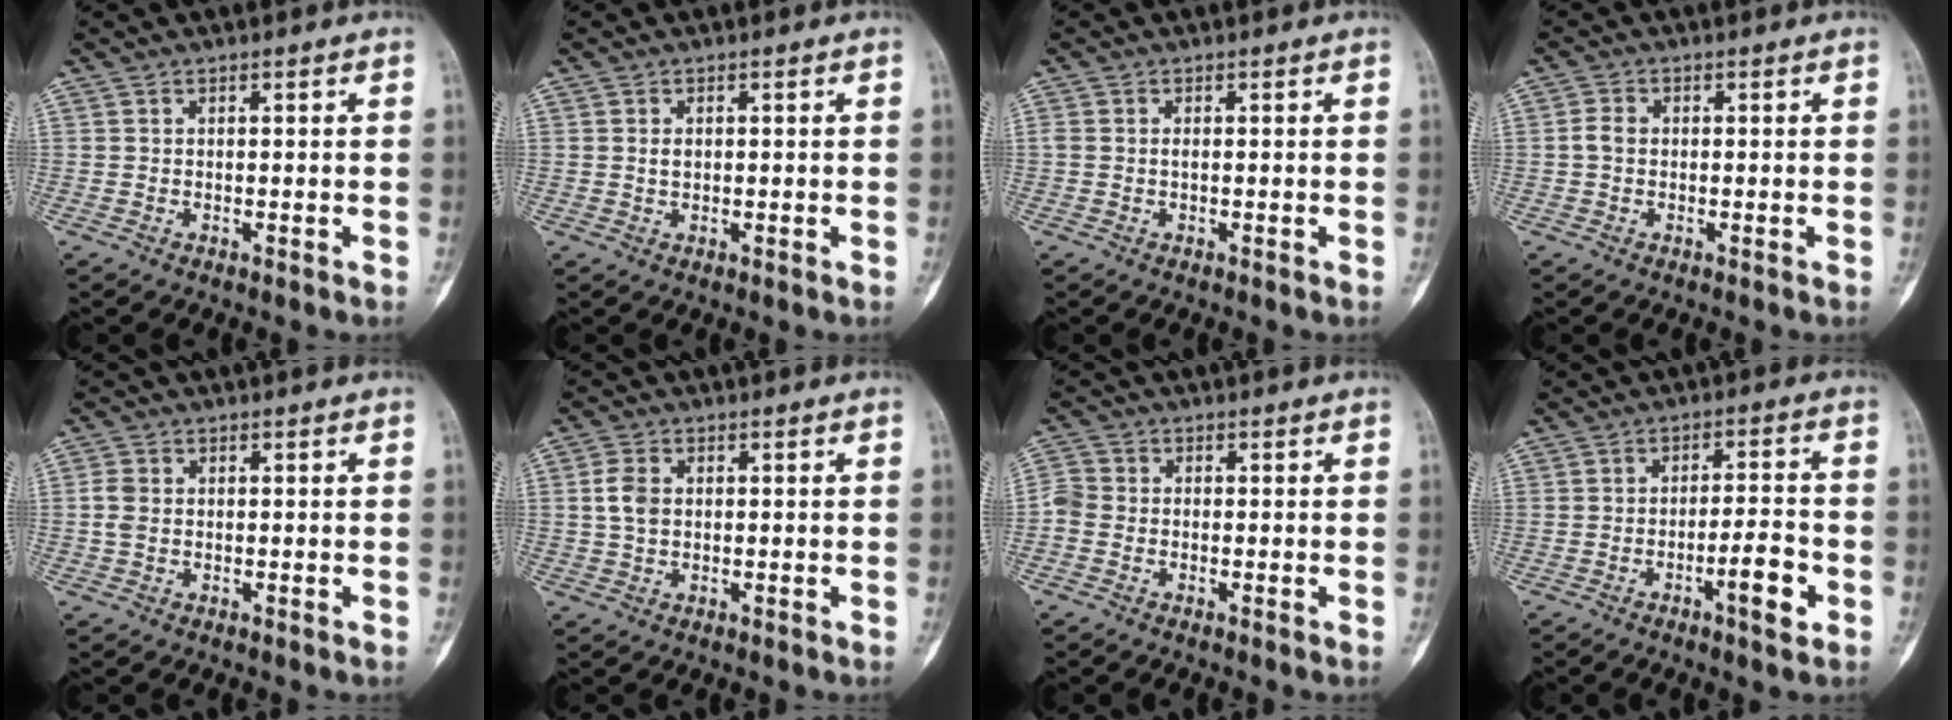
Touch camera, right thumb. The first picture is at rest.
{"total": 1.3, "force": [0.2, 0.9, 0.9], "torque": [-0.014, 0.000, 0.005]}
{"total": 0.8, "force": [-0.1, 0.4, 0.7], "torque": [-0.019, 0.001, -0.001]}
{"total": 2.2, "force": [-0.1, 1.7, 1.4], "torque": [-0.027, 0.005, -0.006]}
{"total": 2.4, "force": [-0.1, 1.8, 1.6], "torque": [-0.040, 0.004, -0.005]}
{"total": 3.9, "force": [0.4, 2.7, 2.8], "torque": [-0.056, 0.004, 0.006]}
{"total": 3.5, "force": [-1.1, 2.7, 1.9], "torque": [-0.043, 0.006, -0.035]}
{"total": 6.9, "force": [-2.9, 1.5, 6.1], "torque": [-0.093, 0.016, -0.046]}